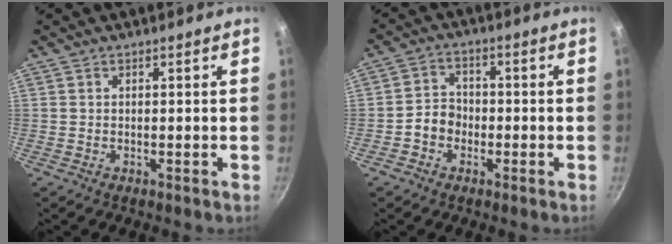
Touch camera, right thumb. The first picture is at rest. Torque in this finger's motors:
{"motor_torque": [0.61, 0.79, 0.63, -0.27, 0.03]}